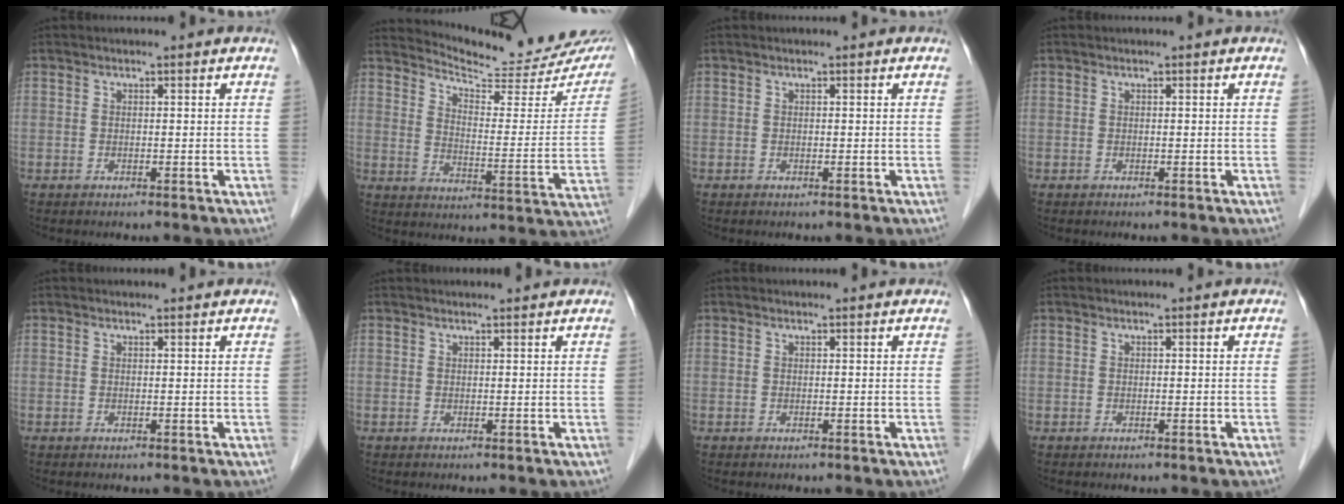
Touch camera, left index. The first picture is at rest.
{"total": 18.2, "force": [17.2, 2.4, 5.6], "torque": [-0.079, -0.068, 0.213]}
{"total": 0.0}
{"total": 0.0}
{"total": 1.0, "force": [1.0, 0.1, 0.2], "torque": [-0.008, 0.008, 0.016]}
{"total": 2.2, "force": [2.1, 0.2, 0.4], "torque": [-0.008, 0.017, 0.029]}
{"total": 0.6, "force": [0.6, 0.1, 0.1], "torque": [-0.005, 0.004, 0.007]}
{"total": 0.0}